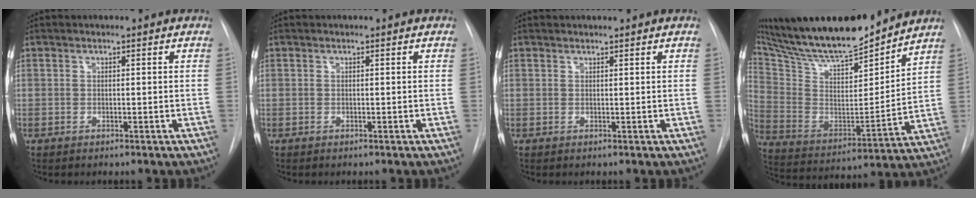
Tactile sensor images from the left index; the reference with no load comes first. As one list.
[{"total": 0.0}, {"total": 1.2, "force": [1.2, 0.0, 0.2], "torque": [-0.004, 0.015, 0.023]}, {"total": 22.5, "force": [20.2, 3.4, 9.3], "torque": [-0.178, -0.010, 0.336]}]